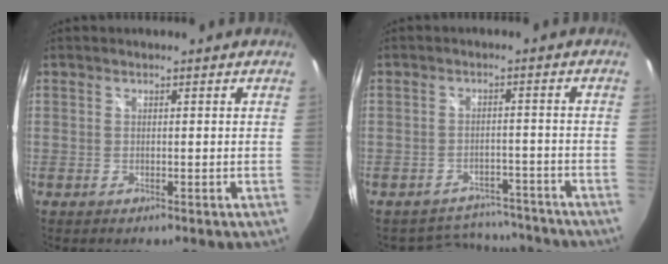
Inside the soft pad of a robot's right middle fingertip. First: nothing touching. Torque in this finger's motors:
{"motor_torque": [-0.60, -0.25, -0.16, -0.05]}